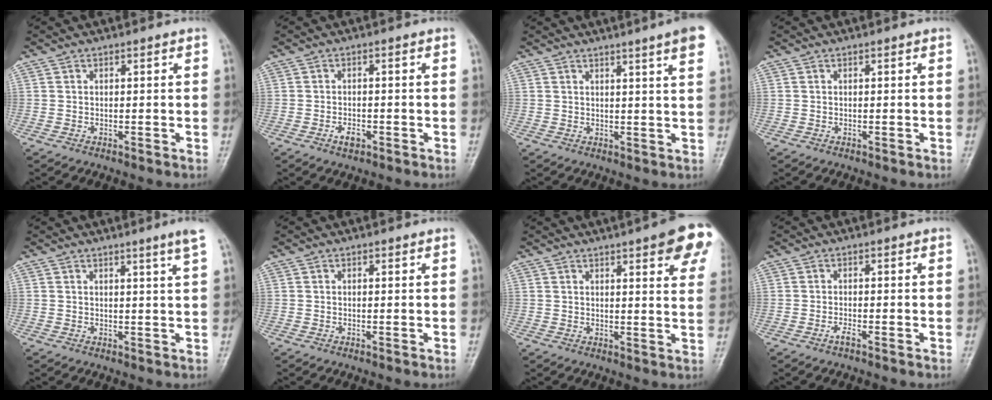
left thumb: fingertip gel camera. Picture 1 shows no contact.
{"total": 2.5, "force": [-1.6, 1.3, 1.5], "torque": [-0.025, 0.013, -0.027]}
{"total": 6.9, "force": [4.4, -0.2, 5.4], "torque": [-0.062, -0.012, 0.044]}
{"total": 0.0}
{"total": 3.3, "force": [2.0, -1.0, 2.4], "torque": [-0.037, -0.015, 0.030]}
{"total": 0.0}
{"total": 12.7, "force": [6.7, 3.0, 10.3], "torque": [-0.100, -0.021, 0.070]}
{"total": 1.5, "force": [-1.2, 0.1, 1.0], "torque": [-0.023, 0.009, -0.025]}